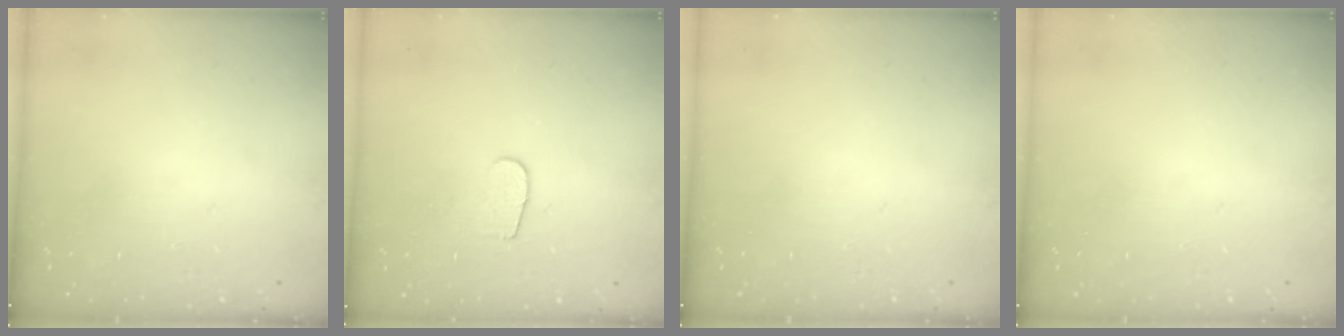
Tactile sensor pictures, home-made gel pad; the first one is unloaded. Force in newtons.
{"total": 6.3, "press": 6.3, "slide": 0.6}
{"total": 0.0}
{"total": 0.5, "press": 0.5, "slide": 0.1}